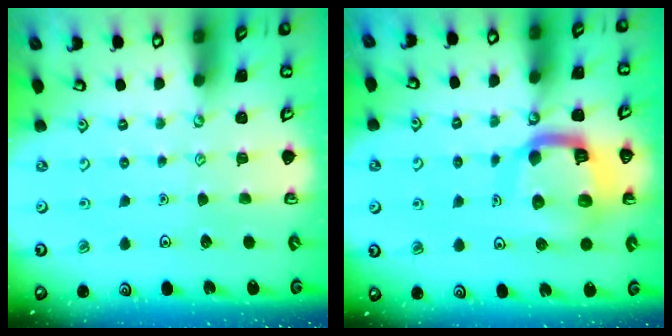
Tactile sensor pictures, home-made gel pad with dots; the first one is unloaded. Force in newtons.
{"total": 13.2, "press": 13.1, "slide": 1.5}